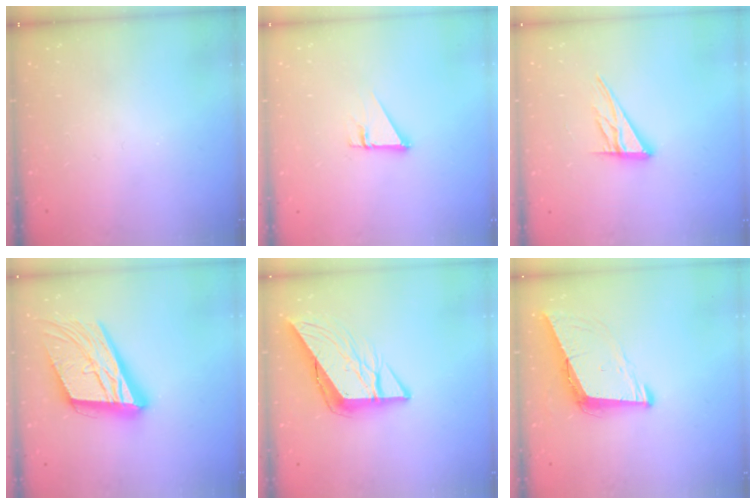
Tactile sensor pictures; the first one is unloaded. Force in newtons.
{"total": 2.7, "press": 2.7, "slide": 0.2}
{"total": 11.6, "press": 11.5, "slide": 1.0}
{"total": 25.1, "press": 24.8, "slide": 4.1}
{"total": 11.6, "press": 11.5, "slide": 1.4}
{"total": 9.1, "press": 8.2, "slide": 3.8}